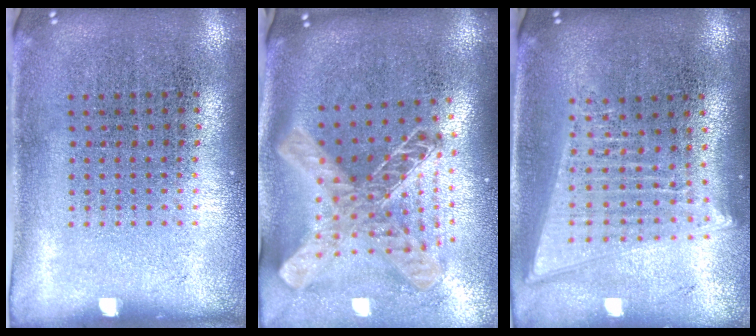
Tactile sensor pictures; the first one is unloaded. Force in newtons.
{"total": 2.3, "press": 1.7, "slide": 1.5}
{"total": 1.8, "press": 1.6, "slide": 0.9}